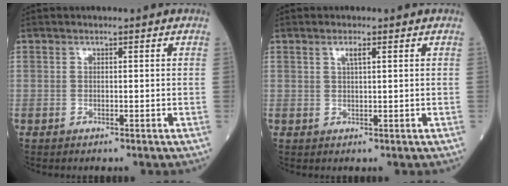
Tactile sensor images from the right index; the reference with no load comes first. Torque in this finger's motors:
{"motor_torque": [0.07, 0.07, 0.00, 0.04]}